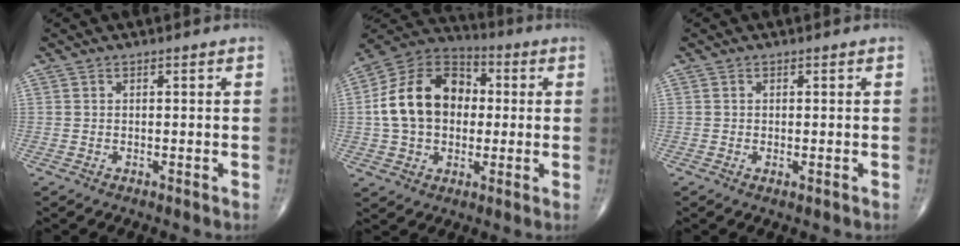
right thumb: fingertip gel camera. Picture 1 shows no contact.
{"total": 17.2, "force": [0.8, 12.7, 11.7], "torque": [-0.180, 0.029, 0.007]}
{"total": 0.8, "force": [-0.3, 0.2, 0.7], "torque": [-0.011, -0.004, -0.005]}